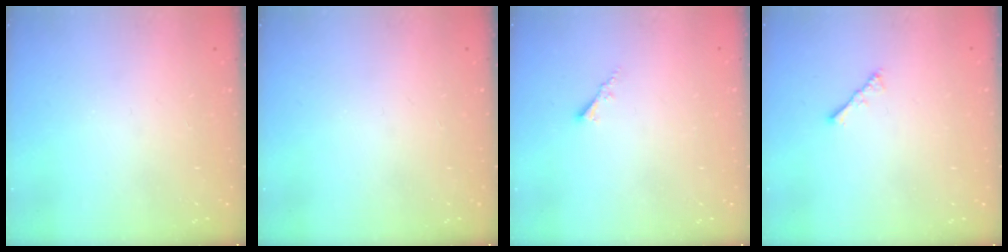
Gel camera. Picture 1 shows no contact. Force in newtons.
{"total": 0.0}
{"total": 1.7, "press": 1.6, "slide": 0.5}
{"total": 2.2, "press": 2.1, "slide": 0.5}